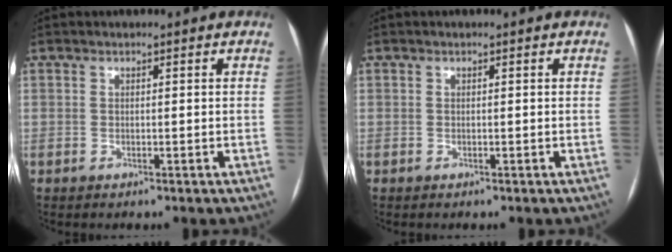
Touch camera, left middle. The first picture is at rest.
{"total": 0.0}